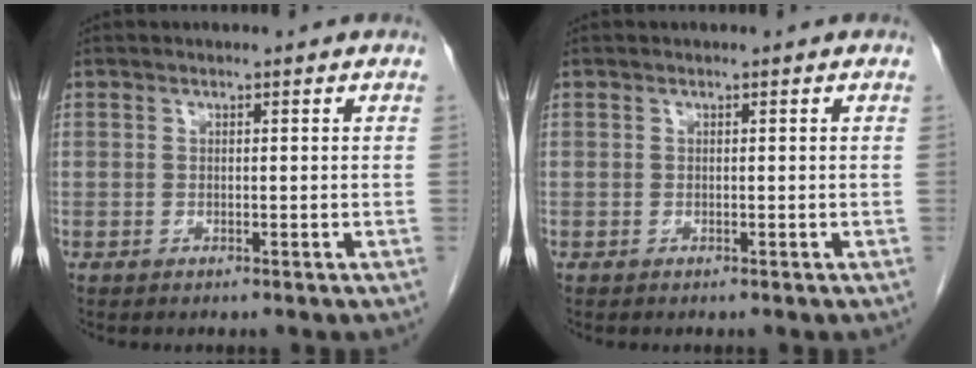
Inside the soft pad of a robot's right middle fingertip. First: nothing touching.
{"total": 0.0}